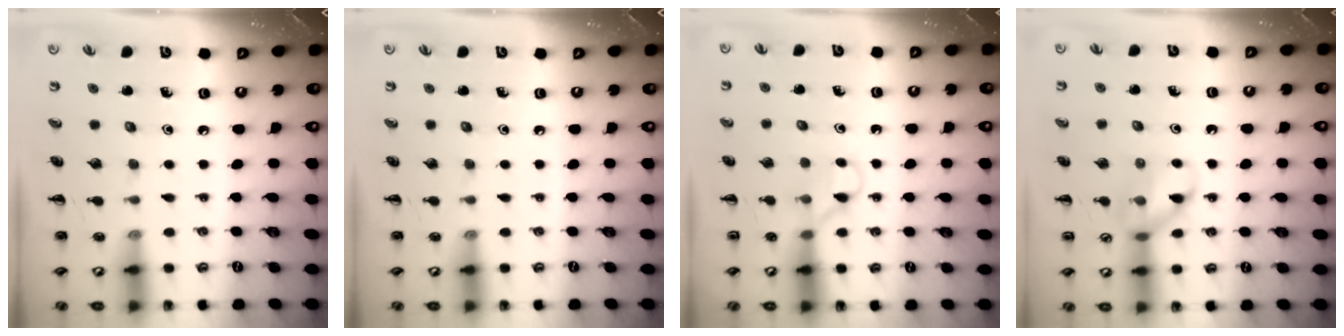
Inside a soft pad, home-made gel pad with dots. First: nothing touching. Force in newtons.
{"total": 0.0}
{"total": 2.9, "press": 2.7, "slide": 0.9}
{"total": 10.1, "press": 10.0, "slide": 0.9}